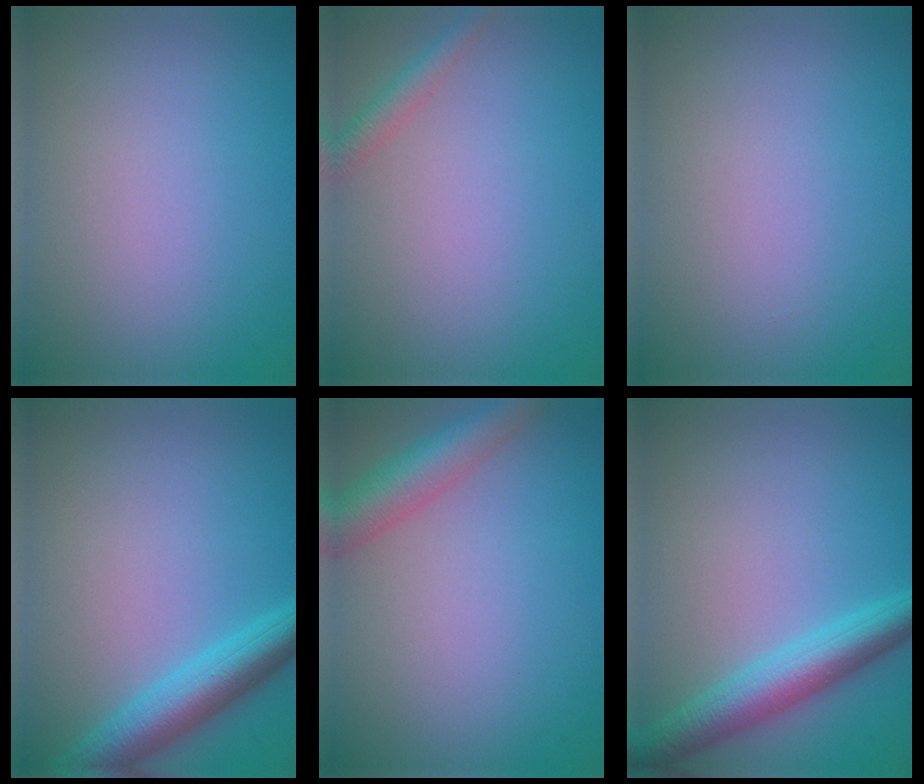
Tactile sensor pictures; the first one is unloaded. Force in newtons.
{"total": 1.8, "press": 1.8, "slide": 0.1}
{"total": 0.0}
{"total": 4.8, "press": 4.8, "slide": 0.1}
{"total": 4.6, "press": 4.6, "slide": 0.2}
{"total": 5.0, "press": 5.0, "slide": 0.2}